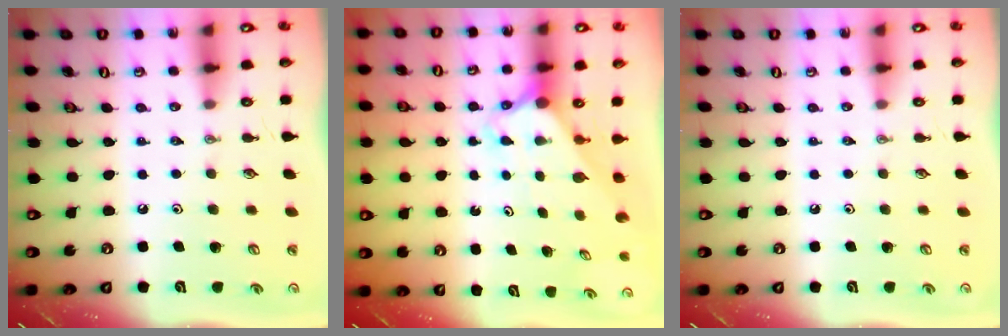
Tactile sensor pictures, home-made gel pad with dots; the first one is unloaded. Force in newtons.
{"total": 2.7, "press": 2.7, "slide": 0.1}
{"total": 0.0}